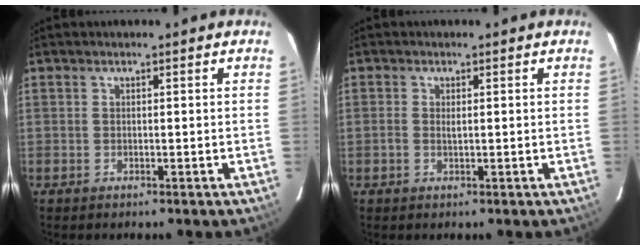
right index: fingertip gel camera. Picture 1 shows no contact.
{"total": 1.1, "force": [0.0, 0.5, 1.0], "torque": [-0.021, 0.000, -0.001]}